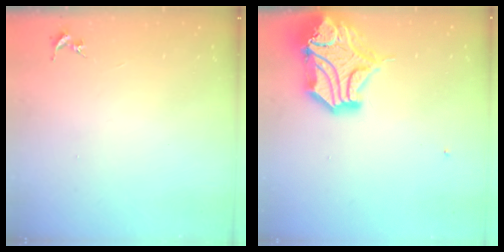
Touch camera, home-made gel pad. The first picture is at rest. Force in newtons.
{"total": 18.1, "press": 17.9, "slide": 2.5}